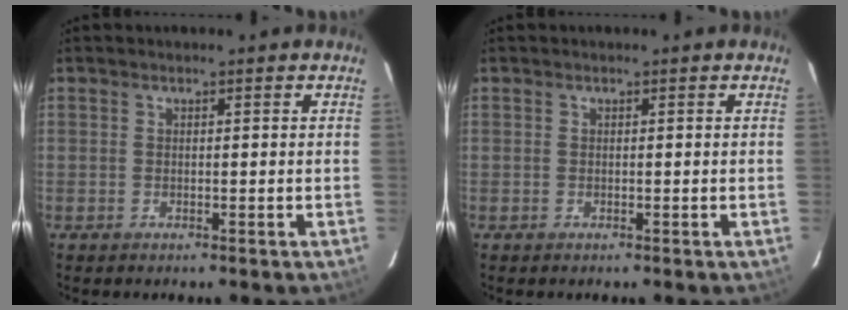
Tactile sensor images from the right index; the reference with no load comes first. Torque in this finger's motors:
{"motor_torque": [0.00, 0.00, 0.03, 0.00]}